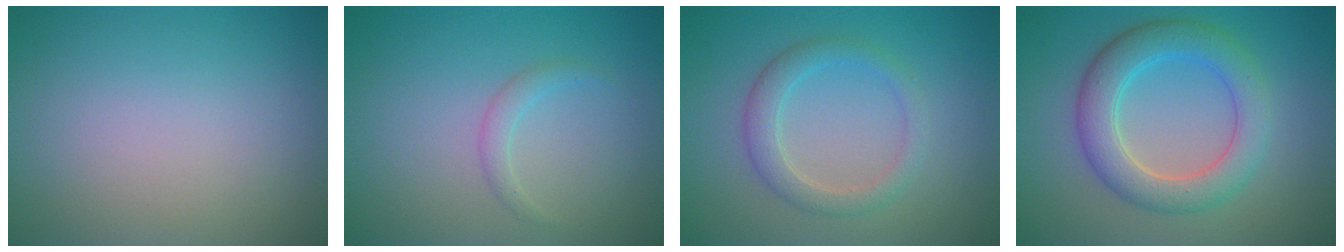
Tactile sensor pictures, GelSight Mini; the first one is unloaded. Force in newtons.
{"total": 1.2, "press": 1.2, "slide": 0.0}
{"total": 2.8, "press": 2.8, "slide": 0.3}
{"total": 5.5, "press": 5.5, "slide": 0.2}